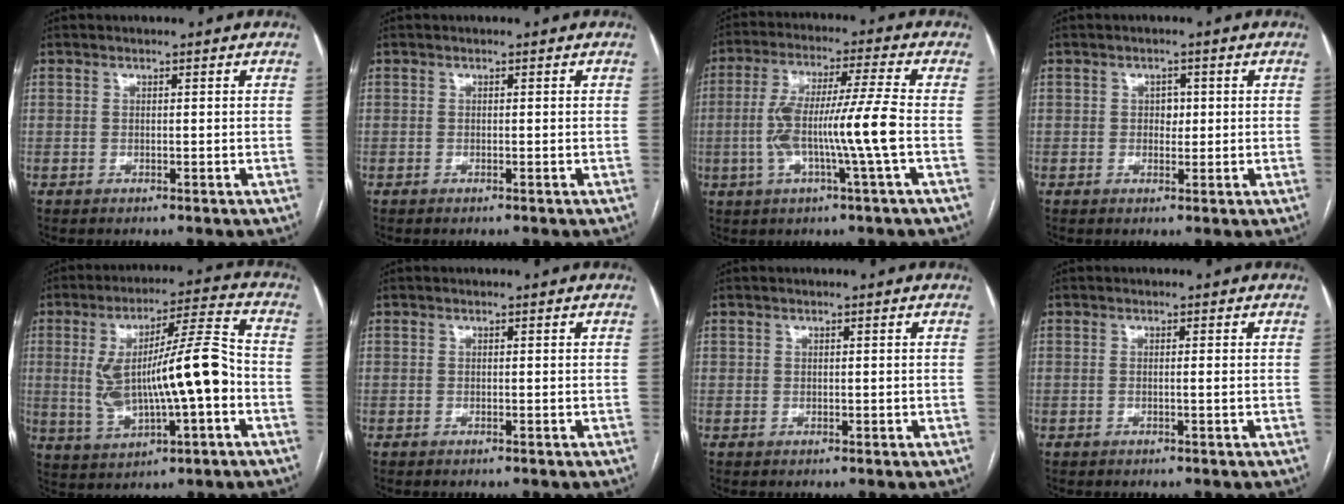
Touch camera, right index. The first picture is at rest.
{"total": 0.0}
{"total": 11.4, "force": [-2.0, -0.7, 11.2], "torque": [-0.217, 0.008, -0.040]}
{"total": 1.6, "force": [0.2, 1.2, 1.1], "torque": [-0.012, 0.002, 0.003]}
{"total": 14.9, "force": [-1.3, 2.3, 14.6], "torque": [-0.264, 0.020, -0.013]}
{"total": 0.0}
{"total": 0.5, "force": [0.2, 0.5, 0.0], "torque": [0.005, 0.001, 0.004]}
{"total": 0.7, "force": [-0.1, -0.2, 0.7], "torque": [-0.012, 0.000, -0.002]}